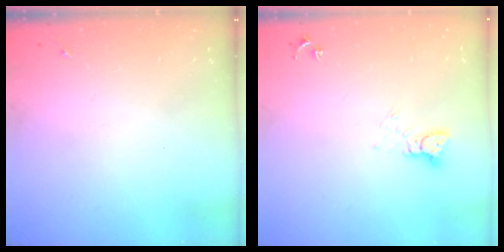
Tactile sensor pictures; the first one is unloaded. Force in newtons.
{"total": 3.7, "press": 3.7, "slide": 0.3}